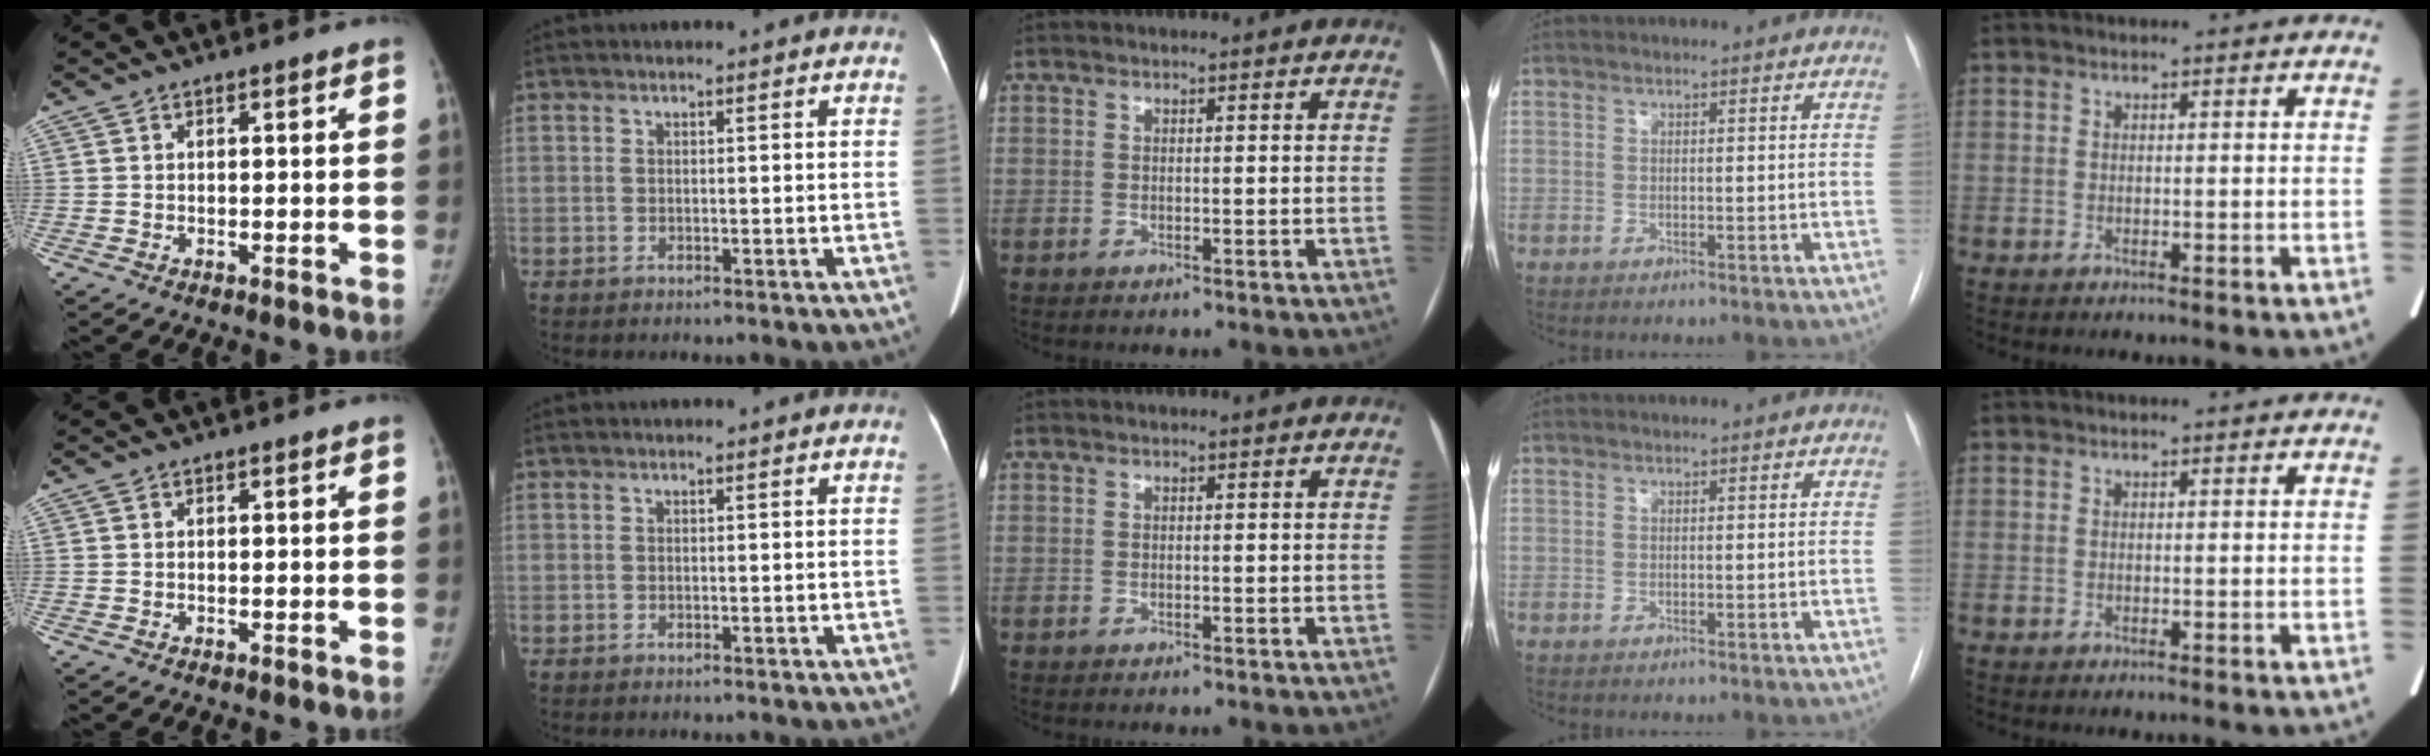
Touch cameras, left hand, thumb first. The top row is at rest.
{}